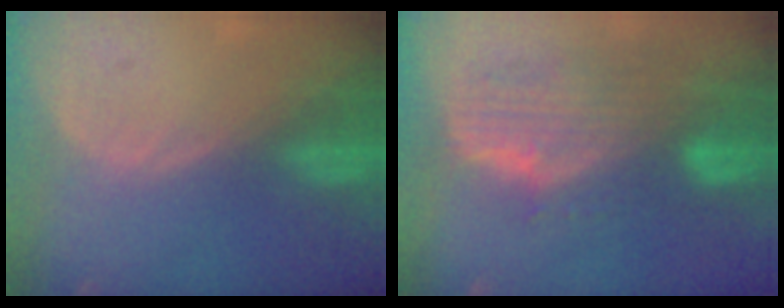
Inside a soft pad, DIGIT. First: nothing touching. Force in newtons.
{"total": 10.0, "press": 8.9, "slide": 4.6}